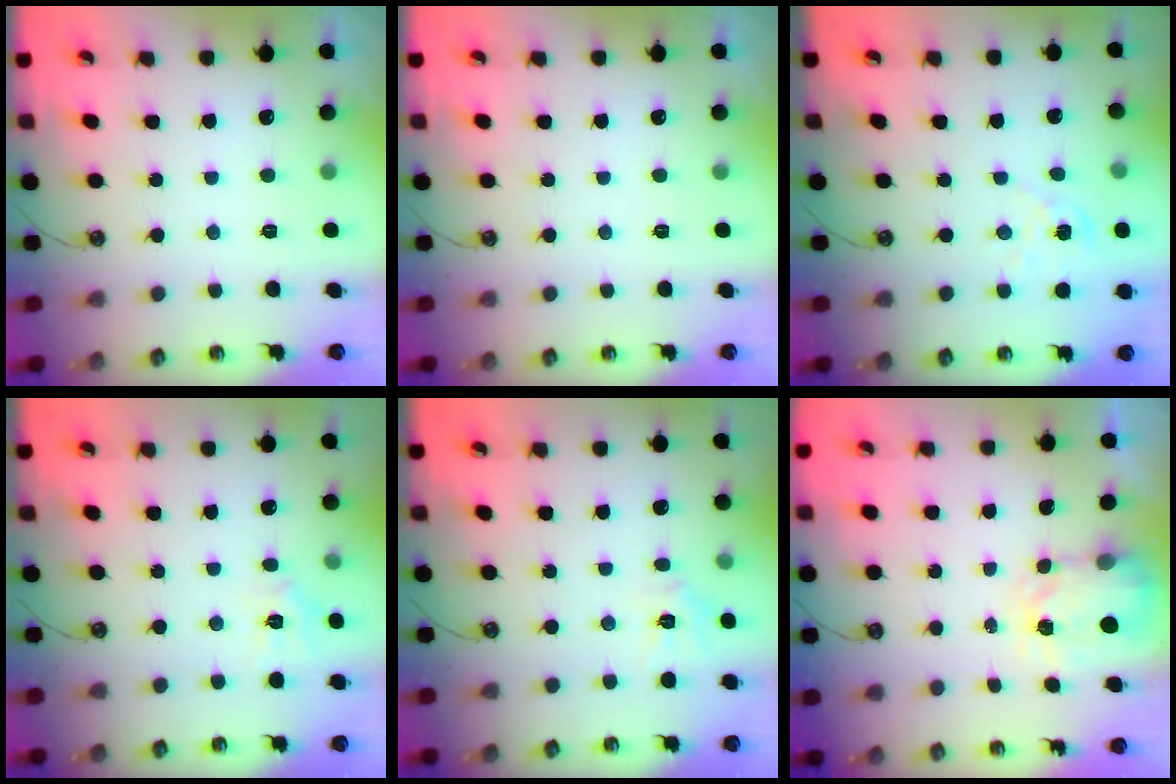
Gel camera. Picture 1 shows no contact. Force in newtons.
{"total": 0.0}
{"total": 1.6, "press": 1.6, "slide": 0.2}
{"total": 5.3, "press": 5.3, "slide": 0.4}
{"total": 6.0, "press": 5.9, "slide": 0.4}
{"total": 3.8, "press": 3.7, "slide": 0.5}